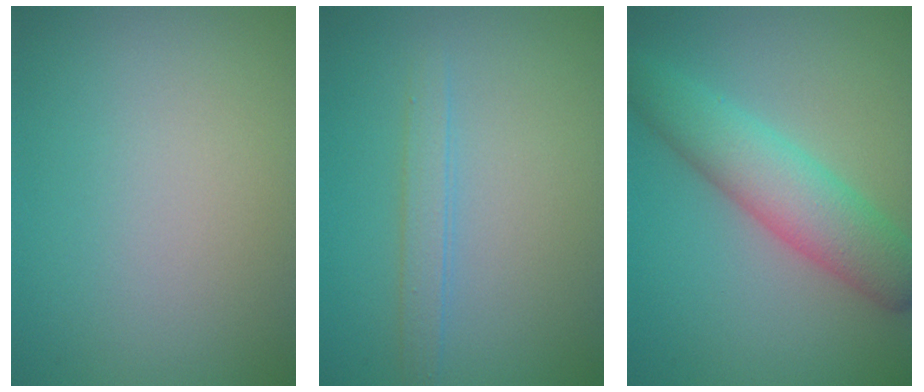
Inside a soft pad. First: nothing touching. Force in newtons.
{"total": 1.6, "press": 1.6, "slide": 0.0}
{"total": 5.4, "press": 5.4, "slide": 0.3}